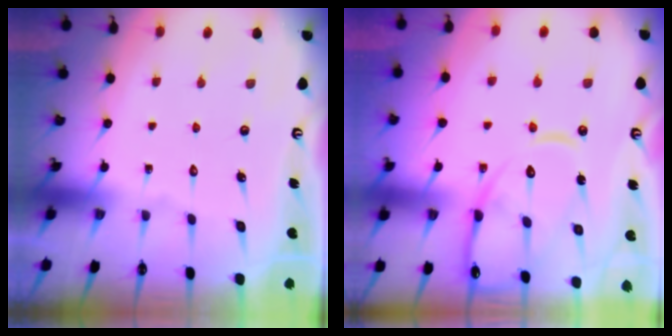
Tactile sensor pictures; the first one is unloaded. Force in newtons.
{"total": 14.4, "press": 14.3, "slide": 1.4}